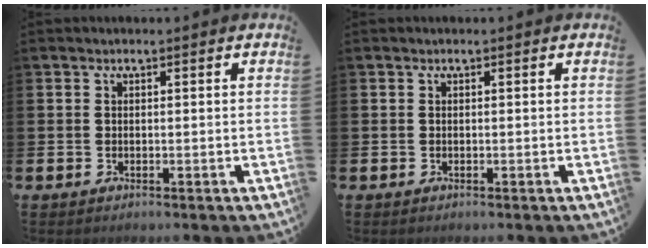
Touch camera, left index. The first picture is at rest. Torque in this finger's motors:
{"motor_torque": [-0.03, 0.03, 0.00, 0.00]}